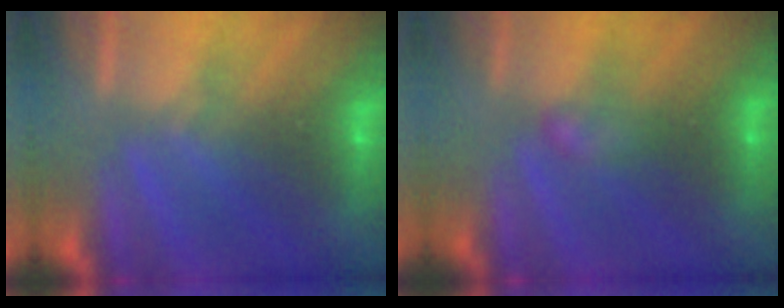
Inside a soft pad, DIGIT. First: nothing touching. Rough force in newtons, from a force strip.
{"total": 2.3}